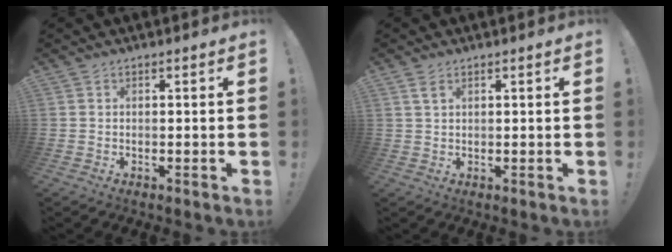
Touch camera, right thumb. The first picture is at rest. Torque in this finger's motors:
{"motor_torque": [-0.02, -0.06, -0.03, 0.25, 0.00]}